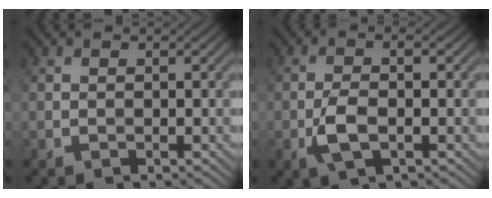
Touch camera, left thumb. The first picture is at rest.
{"total": 4.2, "force": [-1.2, 1.5, 3.7], "torque": [-0.087, -0.002, -0.028]}